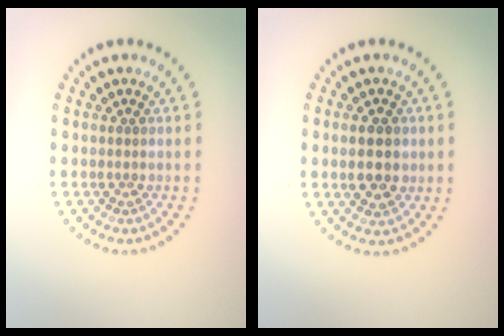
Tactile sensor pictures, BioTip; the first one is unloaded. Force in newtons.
{"total": 2.9, "press": 2.9, "slide": 0.1}